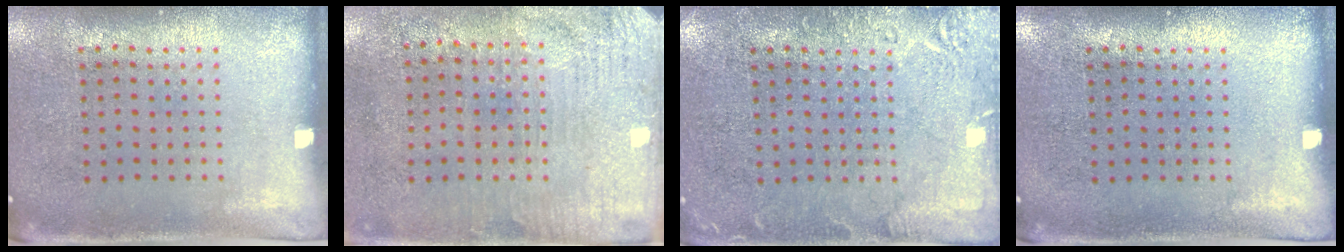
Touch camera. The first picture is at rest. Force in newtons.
{"total": 3.3, "press": 2.7, "slide": 1.8}
{"total": 2.9, "press": 2.9, "slide": 0.4}
{"total": 0.0}